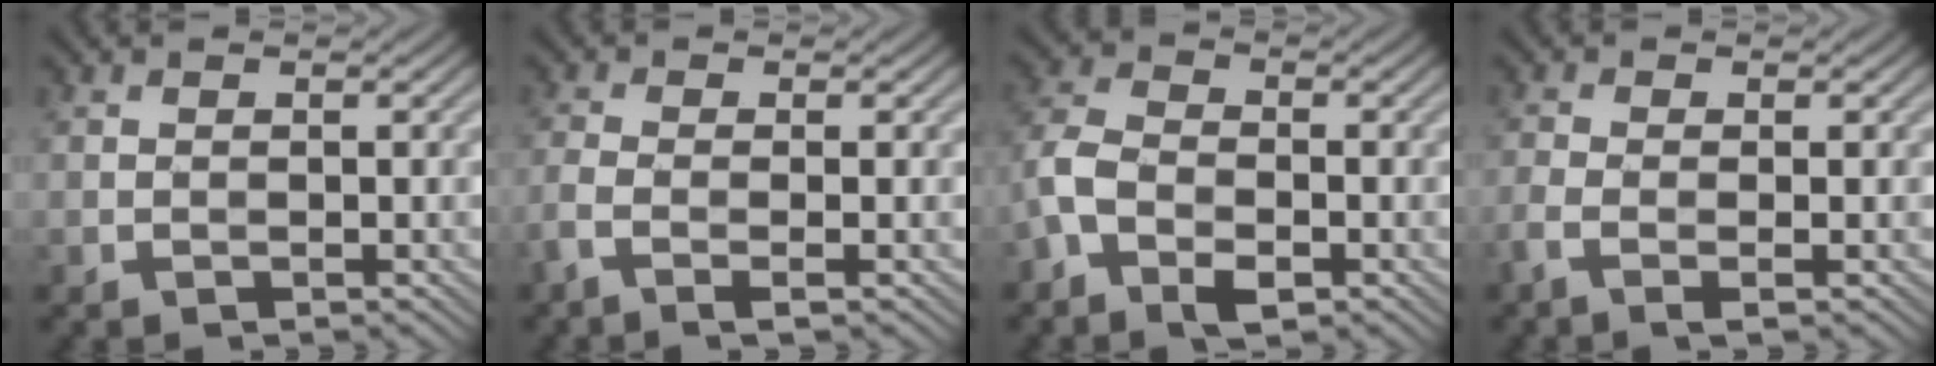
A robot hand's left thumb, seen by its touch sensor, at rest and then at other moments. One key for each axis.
{"total": 2.8, "fx": -1.4, "fy": 0.5, "fz": 2.4, "tx": -0.056, "ty": -0.003, "tz": -0.041}
{"total": 6.2, "fx": -2.9, "fy": 3.5, "fz": 4.2, "tx": -0.103, "ty": 0.000, "tz": -0.071}
{"total": 2.3, "fx": -1.1, "fy": 0.4, "fz": 2.0, "tx": -0.050, "ty": -0.001, "tz": -0.032}